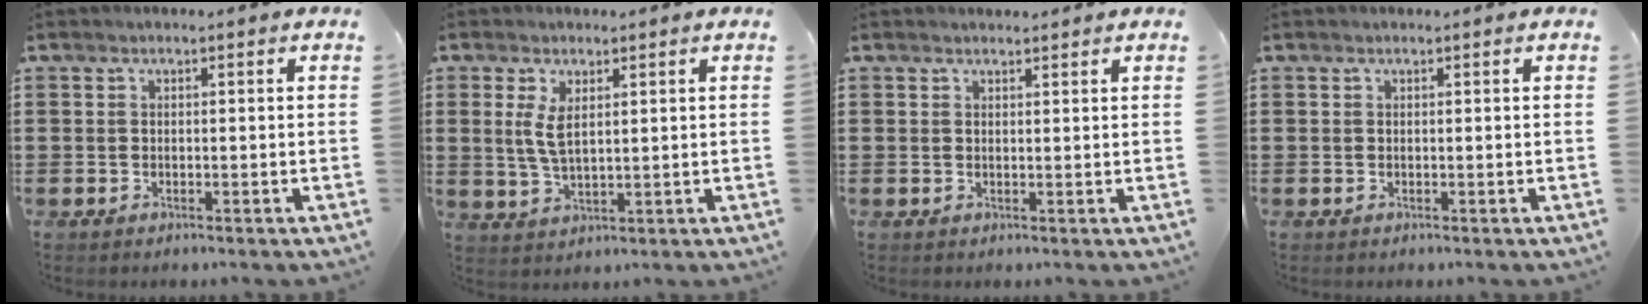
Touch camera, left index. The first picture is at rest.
{"total": 4.3, "force": [1.4, 1.7, 3.7], "torque": [-0.095, -0.001, 0.020]}
{"total": 1.2, "force": [1.2, 0.3, -0.1], "torque": [0.000, 0.002, 0.024]}
{"total": 0.0}